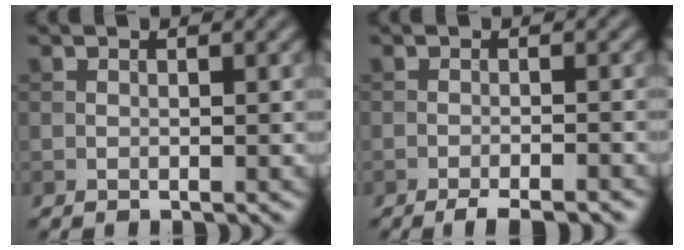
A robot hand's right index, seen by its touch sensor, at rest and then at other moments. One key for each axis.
{"total": 2.9, "fx": -2.2, "fy": 0.4, "fz": 1.8, "tx": -0.027, "ty": 0.002, "tz": -0.040}